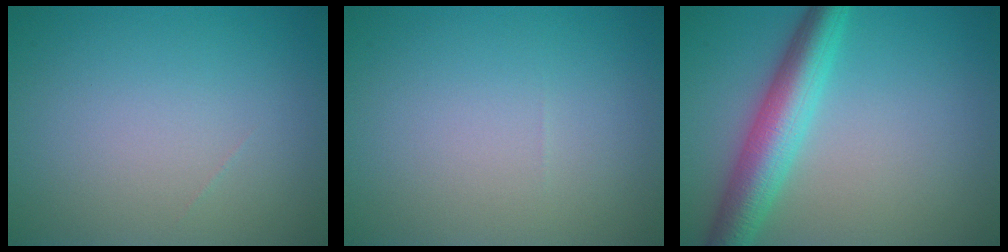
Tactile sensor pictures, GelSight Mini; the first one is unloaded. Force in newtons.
{"total": 0.0}
{"total": 5.9, "press": 5.9, "slide": 0.2}